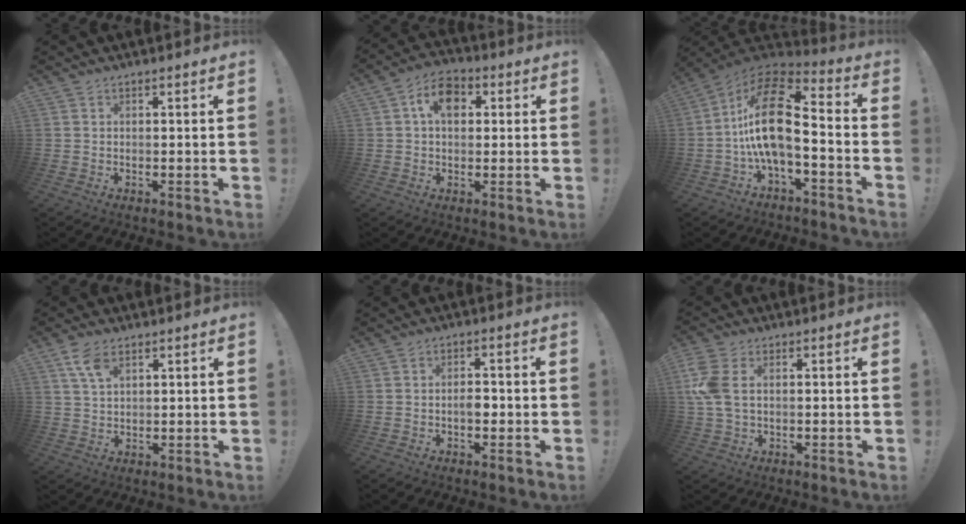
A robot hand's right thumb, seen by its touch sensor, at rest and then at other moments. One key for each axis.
{"total": 9.1, "fx": 2.5, "fy": 6.1, "fz": 6.2, "tx": -0.092, "ty": 0.008, "tz": 0.046}
{"total": 19.2, "fx": -0.8, "fy": 8.9, "fz": 17.1, "tx": -0.326, "ty": 0.014, "tz": -0.013}
{"total": 6.6, "fx": 3.9, "fy": 3.5, "fz": 4.0, "tx": -0.076, "ty": -0.012, "tz": 0.074}
{"total": 3.5, "fx": -1.2, "fy": 1.9, "fz": 2.7, "tx": -0.043, "ty": 0.010, "tz": -0.021}
{"total": 8.1, "fx": 1.3, "fy": 4.9, "fz": 6.2, "tx": -0.150, "ty": 0.004, "tz": 0.026}